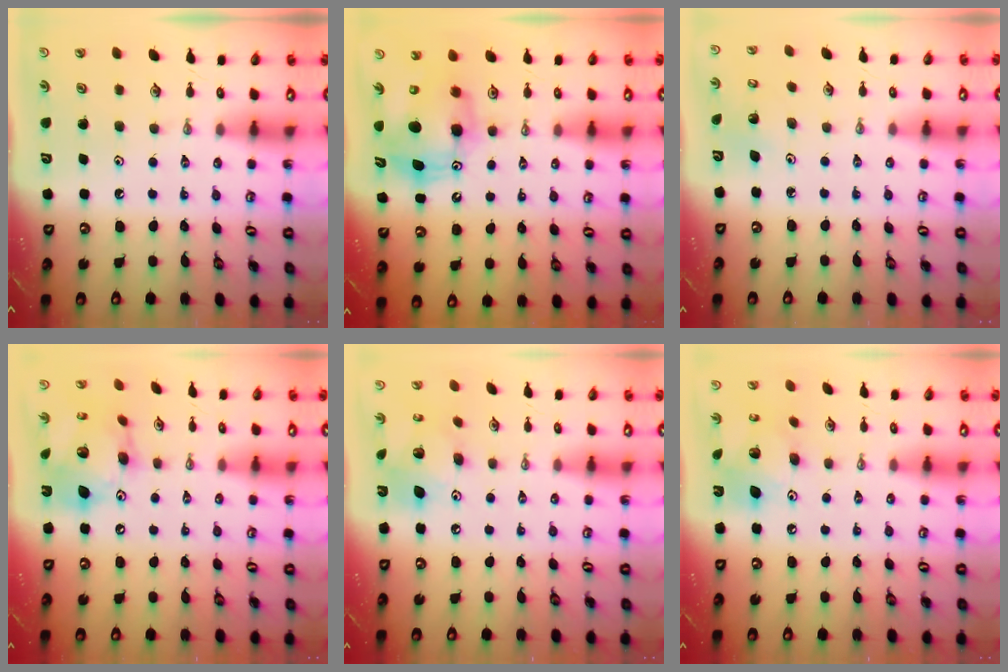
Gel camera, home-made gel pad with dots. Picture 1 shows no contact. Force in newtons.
{"total": 10.4, "press": 10.2, "slide": 2.2}
{"total": 1.7, "press": 1.7, "slide": 0.1}
{"total": 17.3, "press": 17.3, "slide": 1.6}
{"total": 13.0, "press": 13.0, "slide": 1.2}
{"total": 13.0, "press": 13.0, "slide": 1.2}